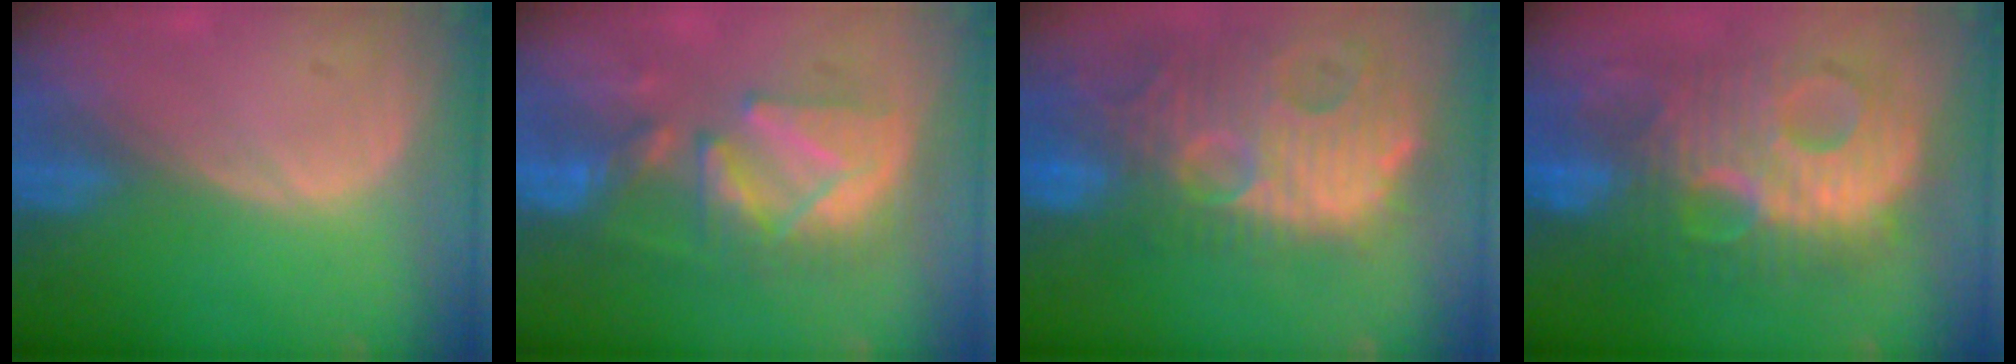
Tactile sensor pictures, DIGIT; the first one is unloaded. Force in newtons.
{"total": 9.0, "press": 9.0, "slide": 0.4}
{"total": 14.8, "press": 12.6, "slide": 7.6}
{"total": 12.5, "press": 12.5, "slide": 1.0}